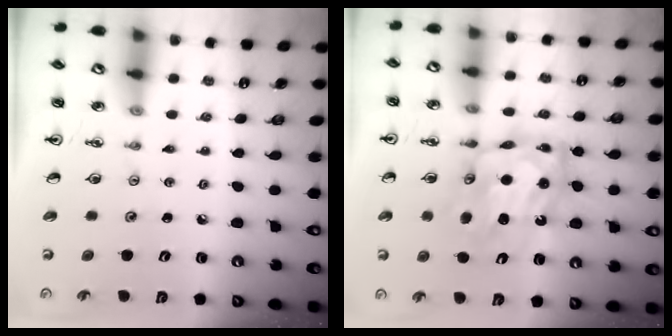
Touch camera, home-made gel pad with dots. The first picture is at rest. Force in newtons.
{"total": 12.4, "press": 12.3, "slide": 1.0}